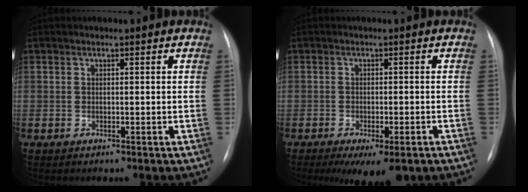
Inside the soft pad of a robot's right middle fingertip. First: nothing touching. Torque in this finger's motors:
{"motor_torque": [1.16, -0.98, 0.19, 0.05]}